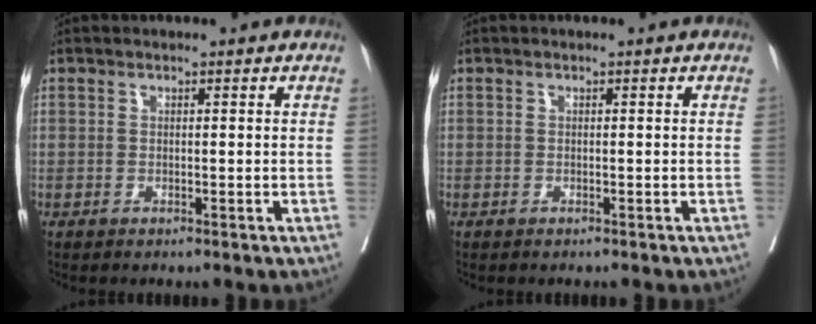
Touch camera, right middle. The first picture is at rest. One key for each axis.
{"total": 0.0}